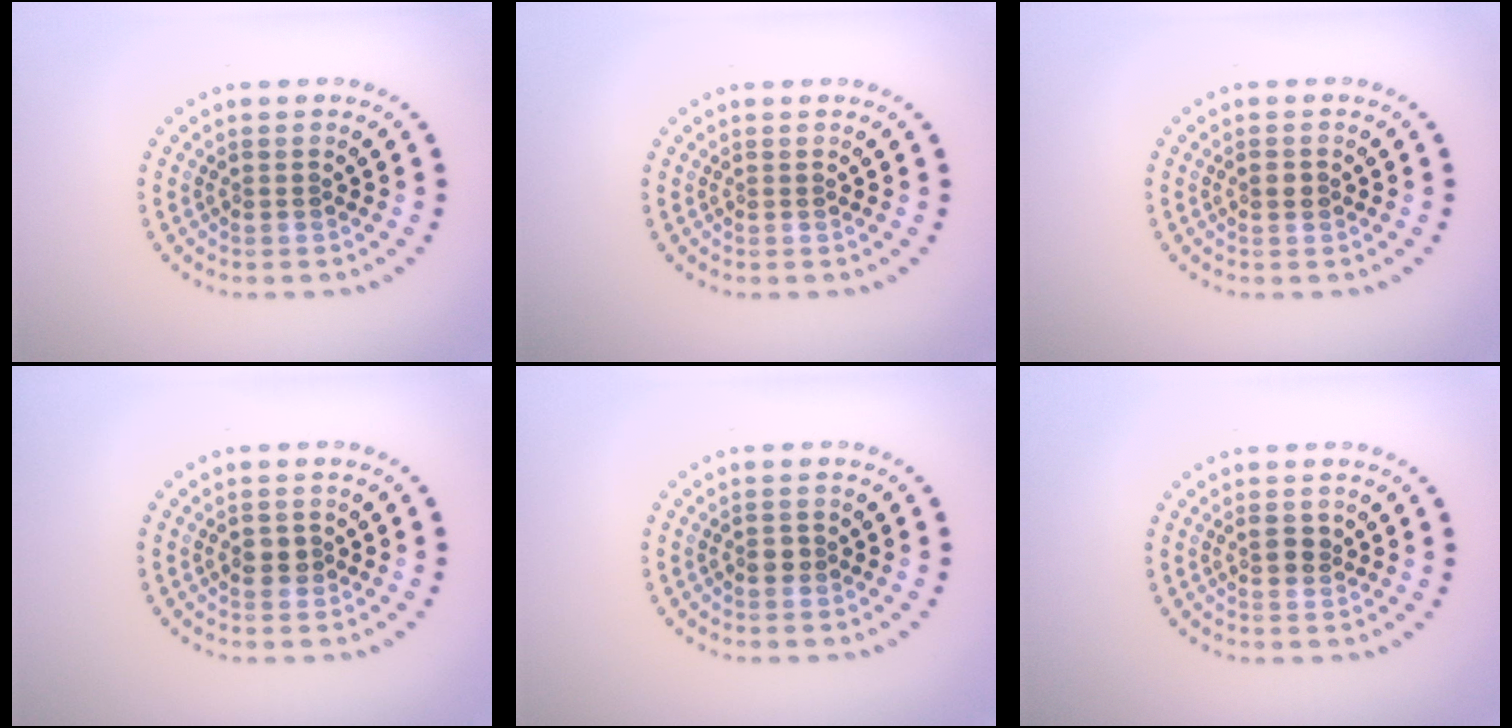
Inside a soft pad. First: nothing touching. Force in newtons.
{"total": 0.0}
{"total": 1.2, "press": 1.2, "slide": 0.1}
{"total": 1.5, "press": 1.5, "slide": 0.3}
{"total": 1.1, "press": 1.0, "slide": 0.4}
{"total": 1.4, "press": 1.4, "slide": 0.3}